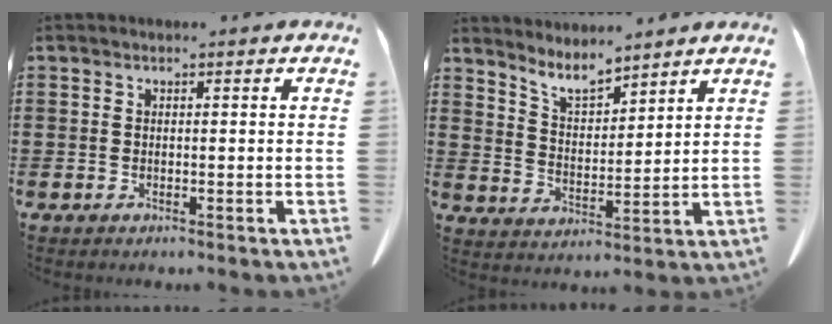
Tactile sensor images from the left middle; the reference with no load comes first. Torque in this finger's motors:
{"motor_torque": [0.79, 0.61, 0.05, 0.05]}